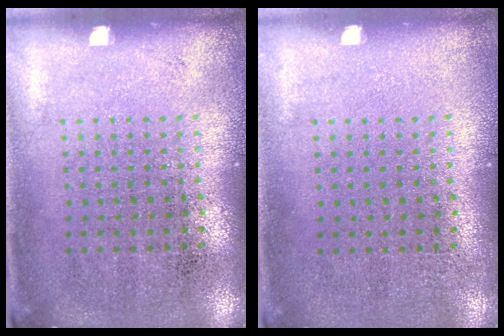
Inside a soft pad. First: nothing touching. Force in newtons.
{"total": 0.0}